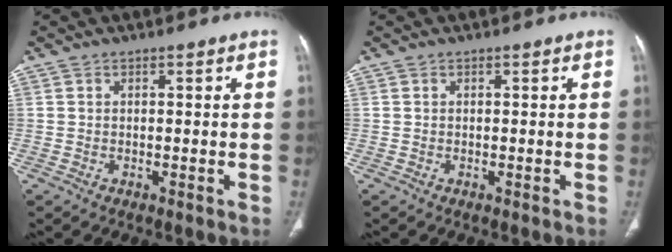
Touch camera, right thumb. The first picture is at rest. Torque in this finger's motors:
{"motor_torque": [-0.25, 0.15, 0.11, -0.25, 0.03]}